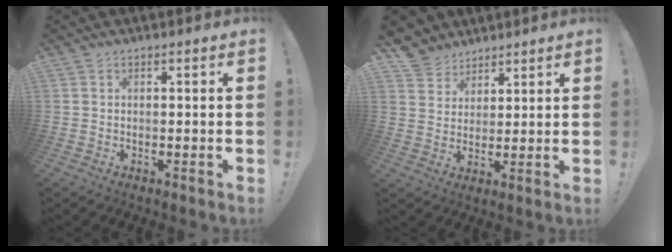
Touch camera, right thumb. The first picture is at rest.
{"total": 6.6, "force": [5.0, 4.4, 0.4], "torque": [-0.010, -0.041, 0.098]}